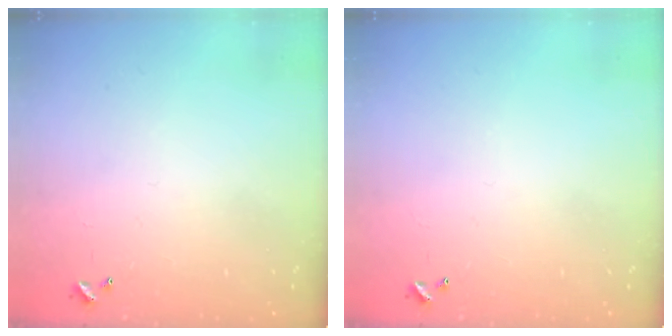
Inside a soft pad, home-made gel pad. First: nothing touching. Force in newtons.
{"total": 0.0}